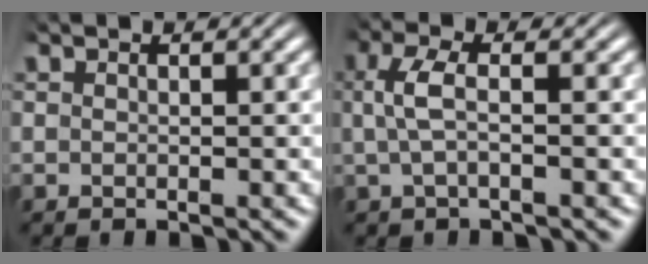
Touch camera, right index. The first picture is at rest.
{"total": 3.0, "force": [0.1, 0.8, 2.9], "torque": [-0.068, 0.003, 0.003]}